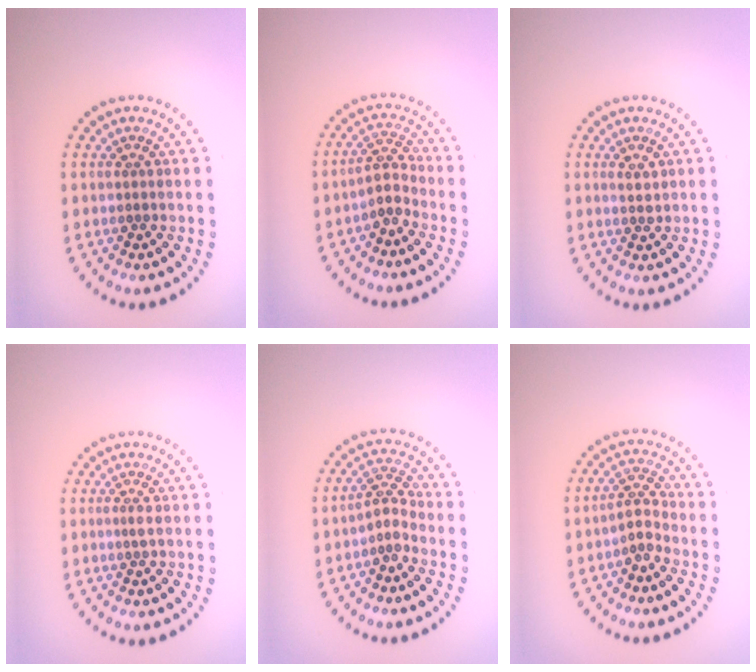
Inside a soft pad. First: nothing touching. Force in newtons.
{"total": 2.3, "press": 1.7, "slide": 1.5}
{"total": 1.2, "press": 1.0, "slide": 0.6}
{"total": 0.8, "press": 0.6, "slide": 0.5}
{"total": 2.2, "press": 1.7, "slide": 1.4}
{"total": 2.0, "press": 1.6, "slide": 1.2}